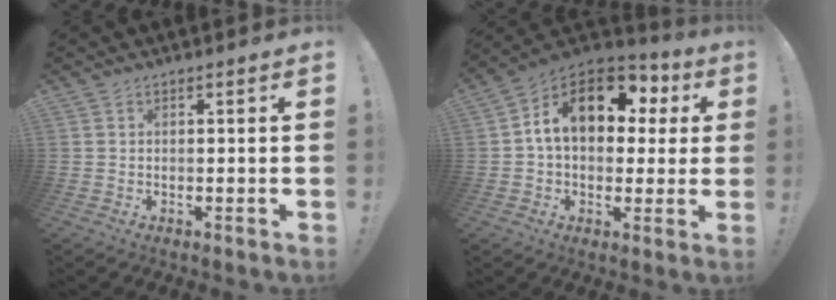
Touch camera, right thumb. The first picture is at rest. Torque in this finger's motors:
{"motor_torque": [2.52, 2.49, 0.48, -0.06, 0.23]}